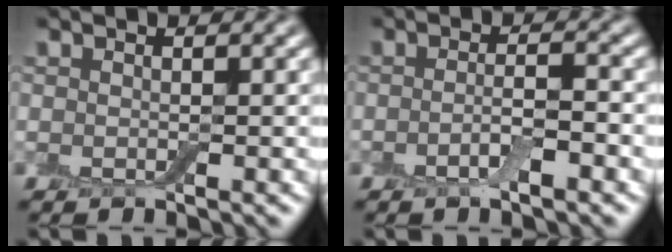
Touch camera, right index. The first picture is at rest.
{"total": 2.5, "force": [-1.1, 0.5, 2.2], "torque": [-0.039, 0.004, -0.023]}